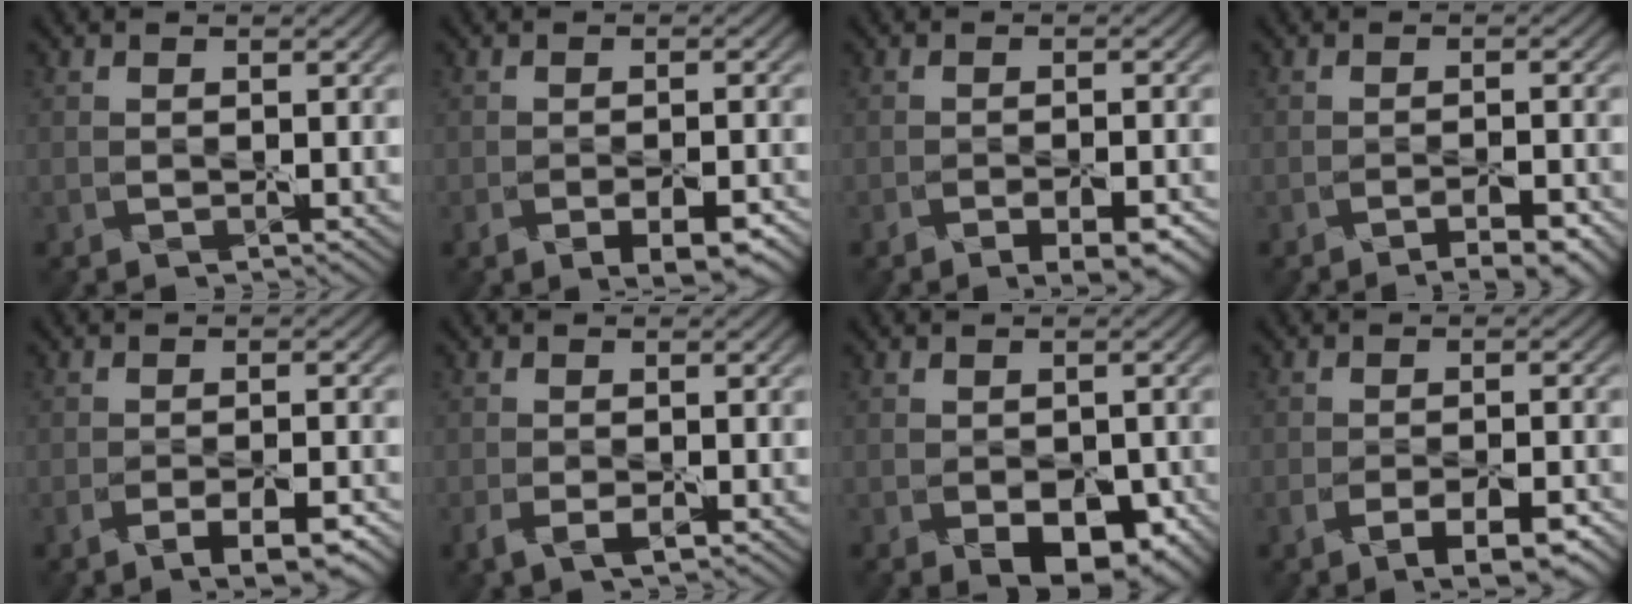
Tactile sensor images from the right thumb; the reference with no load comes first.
{"total": 4.8, "force": [-2.9, 1.7, 3.4], "torque": [-0.043, -0.005, -0.036]}
{"total": 4.4, "force": [-3.1, 1.1, 2.9], "torque": [-0.030, 0.001, -0.043]}
{"total": 3.8, "force": [-3.0, 0.3, 2.2], "torque": [-0.022, 0.004, -0.042]}
{"total": 4.7, "force": [-3.3, 1.0, 3.3], "torque": [-0.039, 0.002, -0.047]}
{"total": 2.2, "force": [-1.3, 0.8, 1.6], "torque": [-0.028, 0.000, -0.024]}
{"total": 5.8, "force": [-2.8, 3.2, 3.9], "torque": [-0.056, -0.014, -0.028]}
{"total": 5.4, "force": [-3.6, 1.6, 3.8], "torque": [-0.047, 0.001, -0.052]}